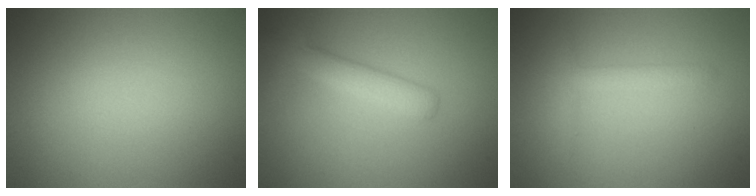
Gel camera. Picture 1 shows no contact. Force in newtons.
{"total": 3.3, "press": 3.3, "slide": 0.2}
{"total": 1.5, "press": 1.5, "slide": 0.0}